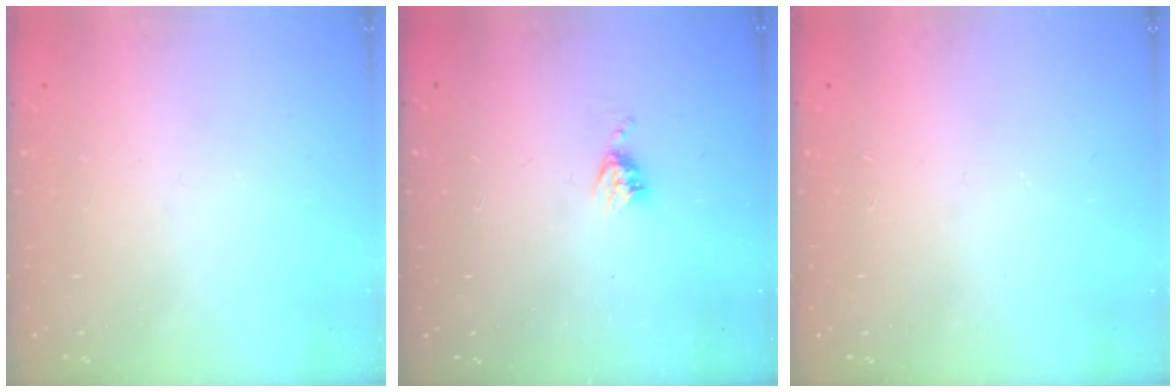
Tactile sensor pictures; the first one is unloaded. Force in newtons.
{"total": 4.8, "press": 4.8, "slide": 0.4}
{"total": 1.7, "press": 1.7, "slide": 0.2}